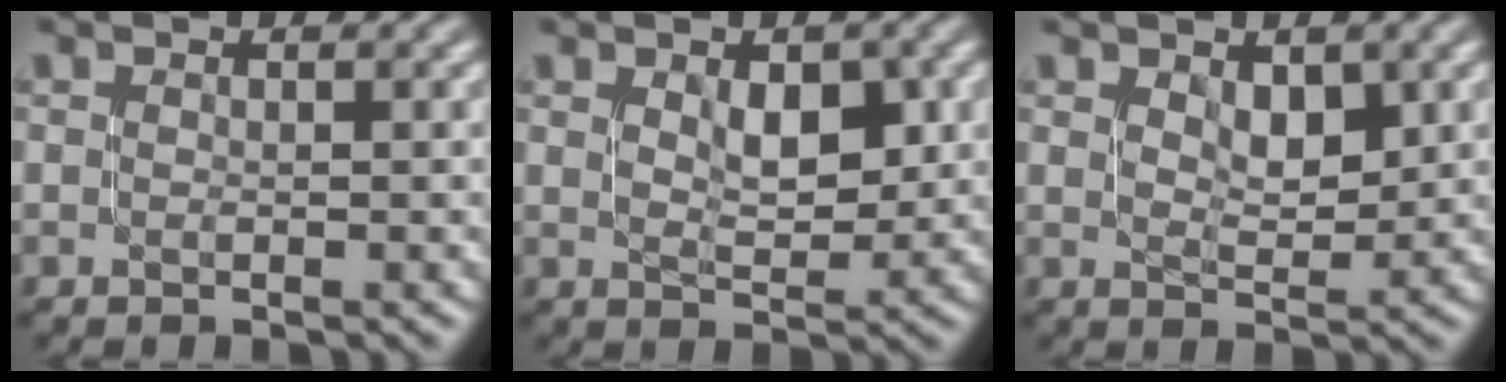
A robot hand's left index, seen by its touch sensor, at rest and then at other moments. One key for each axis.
{"total": 3.4, "fx": 0.9, "fy": 1.9, "fz": 2.7, "tx": -0.042, "ty": -0.003, "tz": 0.018}
{"total": 2.3, "fx": 1.0, "fy": 1.4, "fz": 1.6, "tx": -0.031, "ty": -0.005, "tz": 0.022}